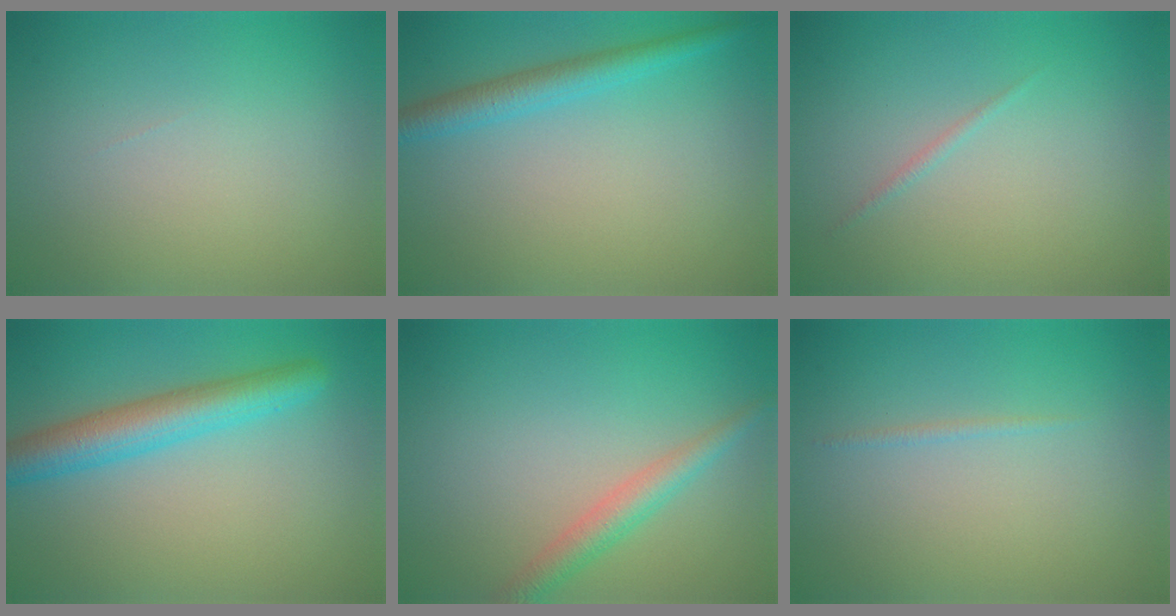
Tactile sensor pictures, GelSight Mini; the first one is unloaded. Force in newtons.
{"total": 3.0, "press": 3.0, "slide": 0.0}
{"total": 0.5, "press": 0.5, "slide": 0.1}
{"total": 5.0, "press": 5.0, "slide": 0.1}
{"total": 2.7, "press": 2.7, "slide": 0.2}
{"total": 0.5, "press": 0.5, "slide": 0.1}